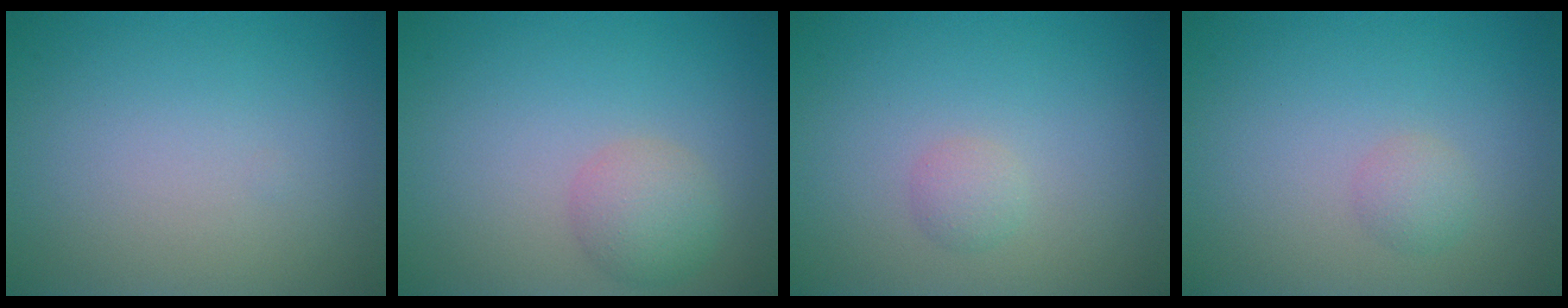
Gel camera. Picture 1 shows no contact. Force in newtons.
{"total": 2.7, "press": 2.7, "slide": 0.1}
{"total": 1.1, "press": 1.1, "slide": 0.1}
{"total": 1.3, "press": 1.3, "slide": 0.0}